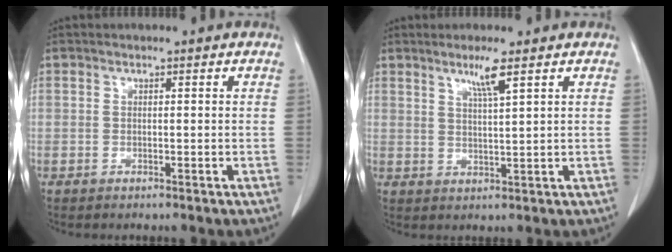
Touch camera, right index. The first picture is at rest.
{"total": 3.8, "force": [2.3, -0.5, 3.0], "torque": [-0.059, -0.006, 0.047]}